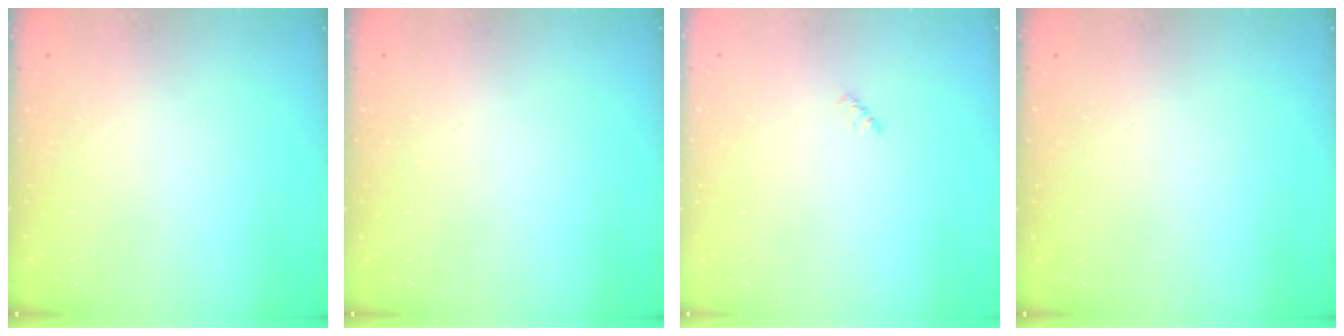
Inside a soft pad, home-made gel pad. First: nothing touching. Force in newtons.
{"total": 0.0}
{"total": 2.4, "press": 2.4, "slide": 0.4}
{"total": 0.0}